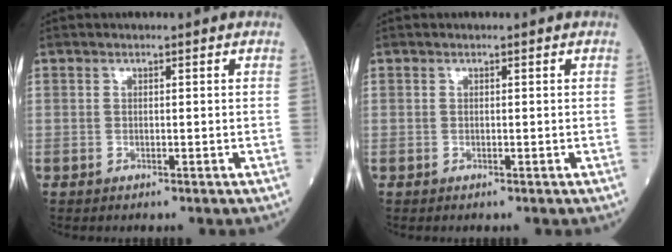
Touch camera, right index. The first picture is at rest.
{"total": 0.0}